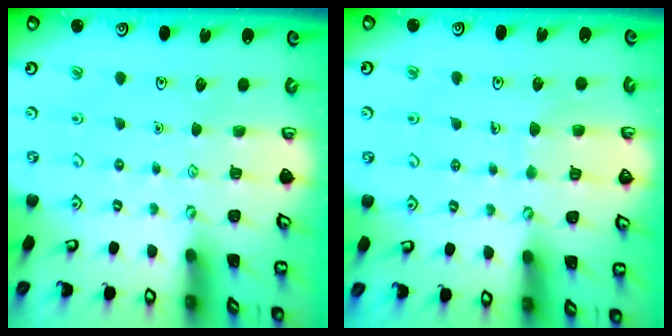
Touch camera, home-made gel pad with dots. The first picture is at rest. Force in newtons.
{"total": 4.9, "press": 4.9, "slide": 0.3}